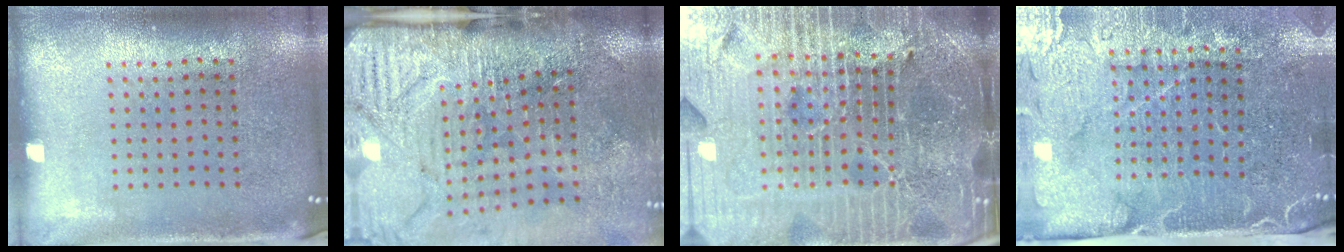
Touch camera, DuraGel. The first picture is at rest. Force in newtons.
{"total": 4.7, "press": 4.0, "slide": 2.5}
{"total": 7.3, "press": 6.3, "slide": 3.7}
{"total": 4.5, "press": 3.9, "slide": 2.3}